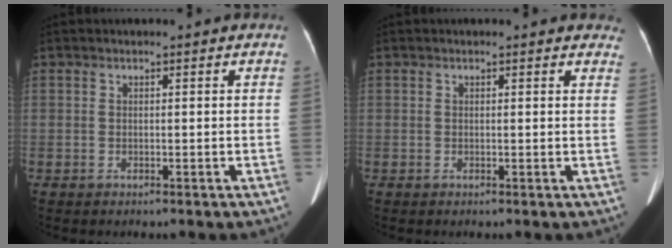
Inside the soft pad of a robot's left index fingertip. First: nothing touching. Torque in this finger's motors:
{"motor_torque": [0.16, -0.25, 0.04, 0.02]}